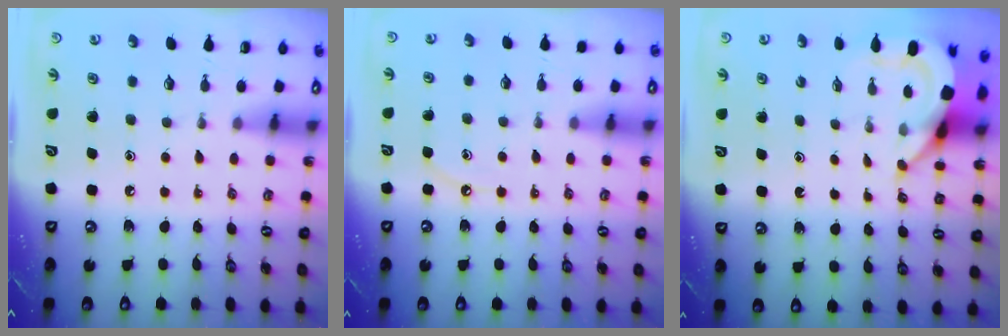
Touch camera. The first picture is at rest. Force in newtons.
{"total": 4.5, "press": 4.5, "slide": 0.3}
{"total": 5.3, "press": 5.2, "slide": 0.5}